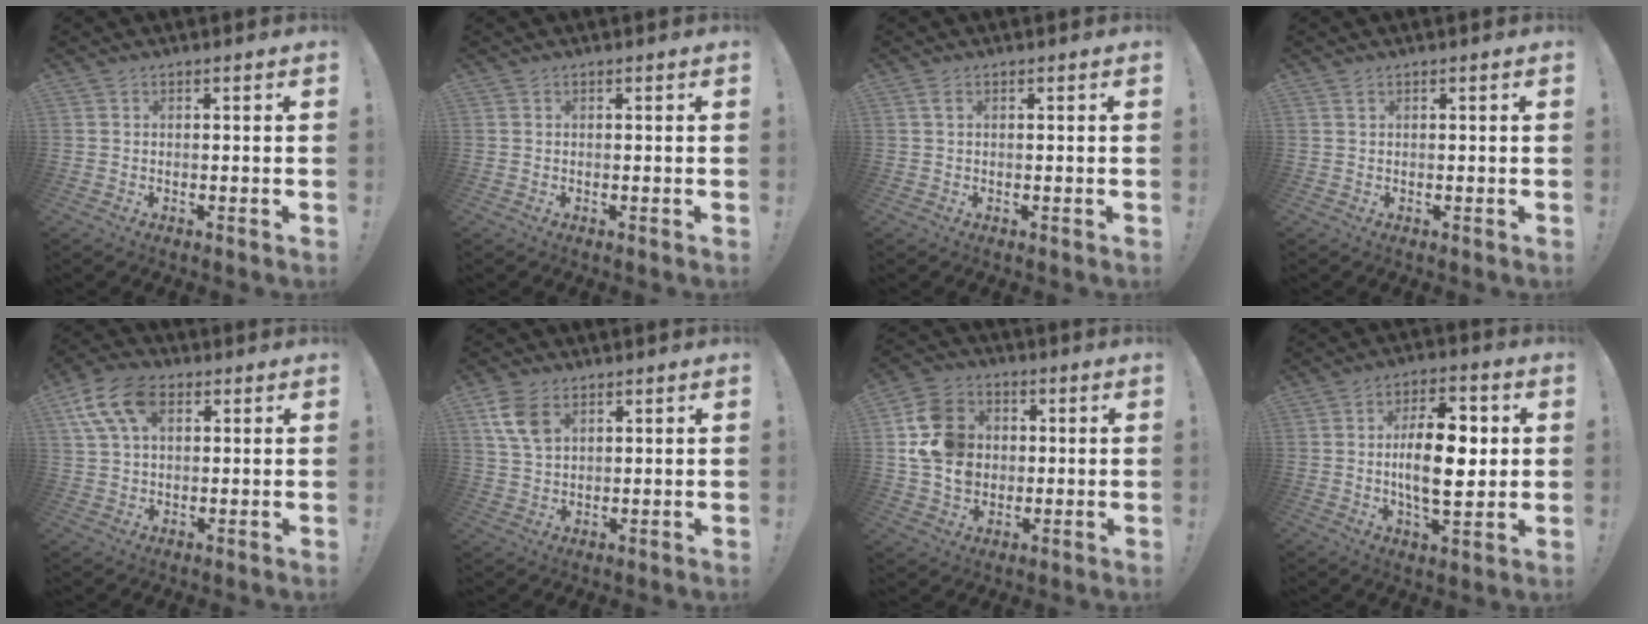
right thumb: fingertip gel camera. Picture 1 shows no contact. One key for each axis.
{"total": 0.0}
{"total": 1.4, "fx": 0.4, "fy": 0.4, "fz": 1.3, "tx": -0.024, "ty": 0.001, "tz": 0.006}
{"total": 0.7, "fx": 0.4, "fy": 0.2, "fz": 0.5, "tx": -0.007, "ty": -0.001, "tz": 0.007}
{"total": 13.3, "fx": 5.2, "fy": 8.1, "fz": 9.2, "tx": -0.175, "ty": -0.003, "tz": 0.101}
{"total": 8.4, "fx": 4.0, "fy": 5.2, "fz": 5.1, "tx": -0.101, "ty": -0.006, "tz": 0.081}
{"total": 15.8, "fx": 1.2, "fy": 13.4, "fz": 8.2, "tx": -0.139, "ty": 0.008, "tz": 0.031}
{"total": 15.5, "fx": 0.7, "fy": 7.4, "fz": 13.7, "tx": -0.218, "ty": -0.006, "tz": 0.001}